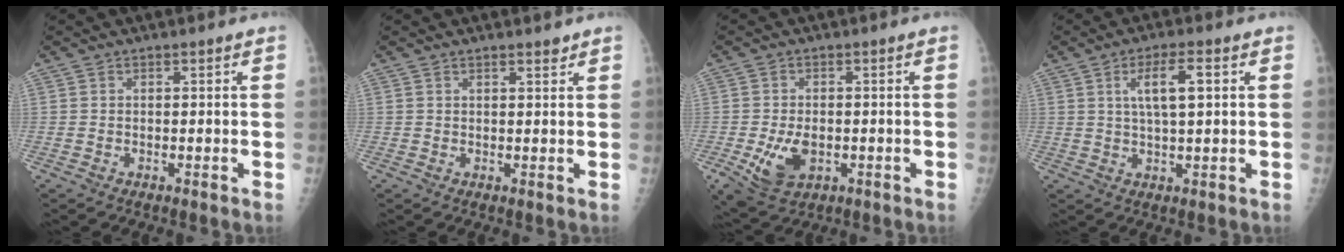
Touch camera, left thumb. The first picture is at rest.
{"total": 1.3, "force": [1.0, 0.3, 0.7], "torque": [-0.009, -0.007, 0.015]}
{"total": 7.3, "force": [-2.0, 4.7, 5.2], "torque": [-0.093, -0.001, -0.022]}
{"total": 6.1, "force": [1.9, 1.4, 5.7], "torque": [-0.102, 0.002, 0.035]}